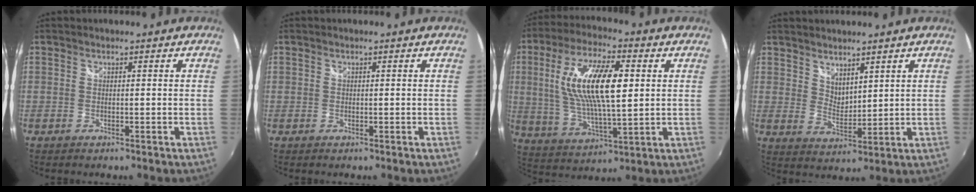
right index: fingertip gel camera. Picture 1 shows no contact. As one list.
[{"total": 0.0}, {"total": 17.1, "force": [3.3, 5.9, 15.7], "torque": [-0.297, 0.008, 0.066]}, {"total": 4.8, "force": [3.9, 2.1, 2.0], "torque": [-0.024, -0.004, 0.072]}]